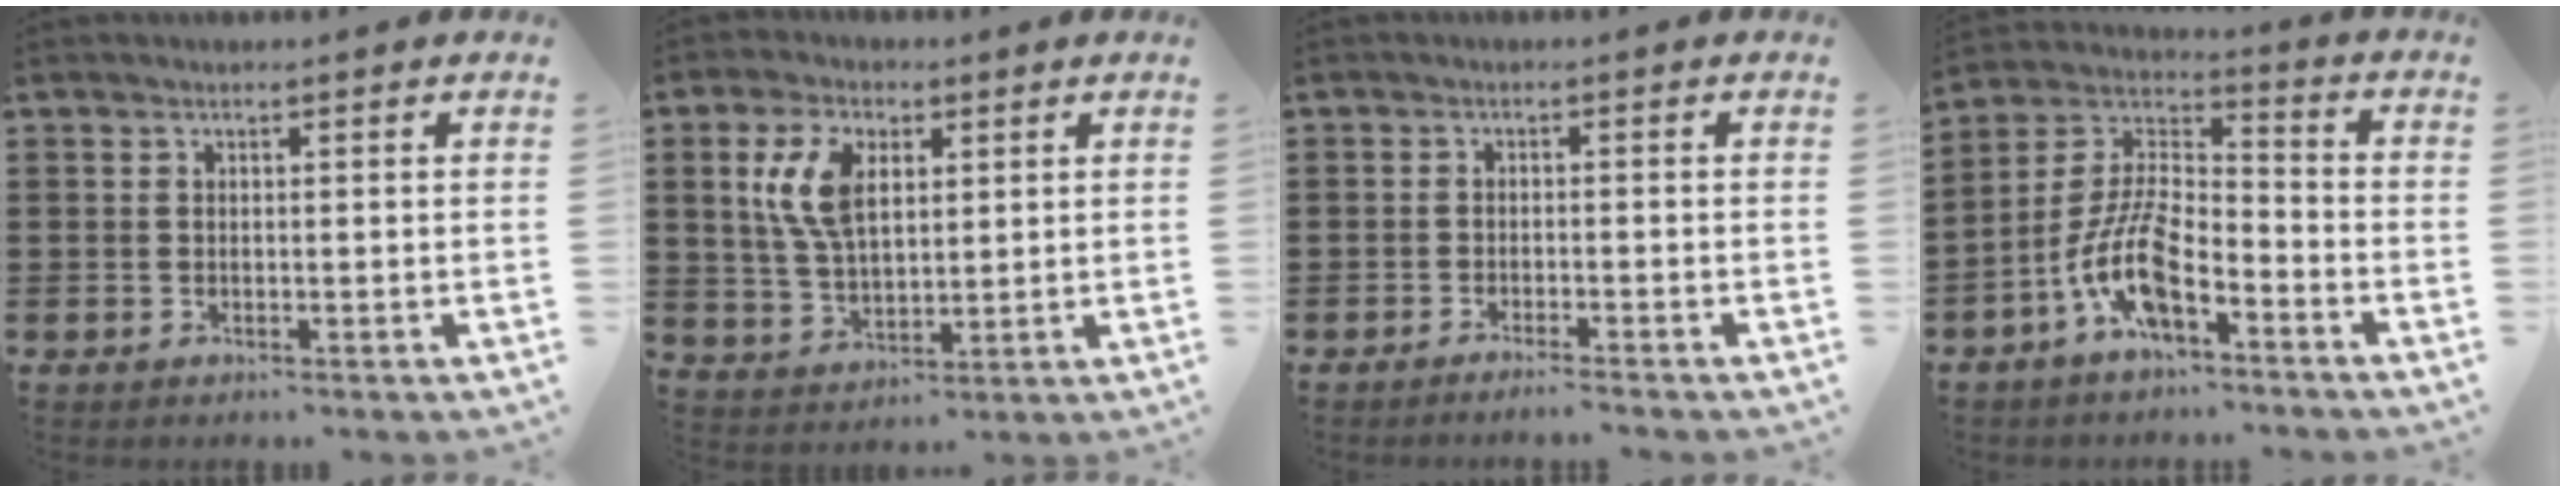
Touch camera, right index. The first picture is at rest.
{"total": 8.7, "force": [2.9, 4.9, 6.5], "torque": [-0.155, 0.011, 0.050]}
{"total": 1.6, "force": [-1.6, -0.3, 0.4], "torque": [-0.007, 0.001, -0.031]}
{"total": 10.6, "force": [-5.4, 4.1, 8.1], "torque": [-0.198, -0.011, -0.110]}